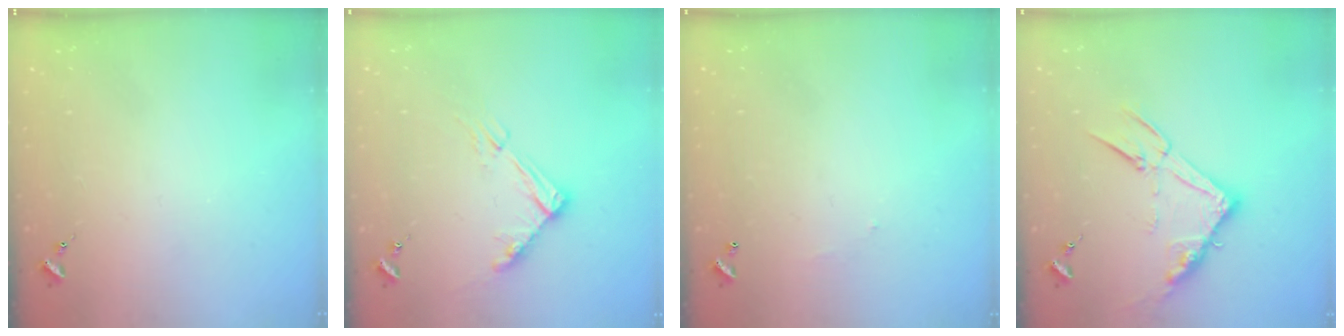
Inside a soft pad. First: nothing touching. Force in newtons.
{"total": 9.8, "press": 9.8, "slide": 1.0}
{"total": 3.8, "press": 3.8, "slide": 0.1}
{"total": 13.3, "press": 13.3, "slide": 1.0}